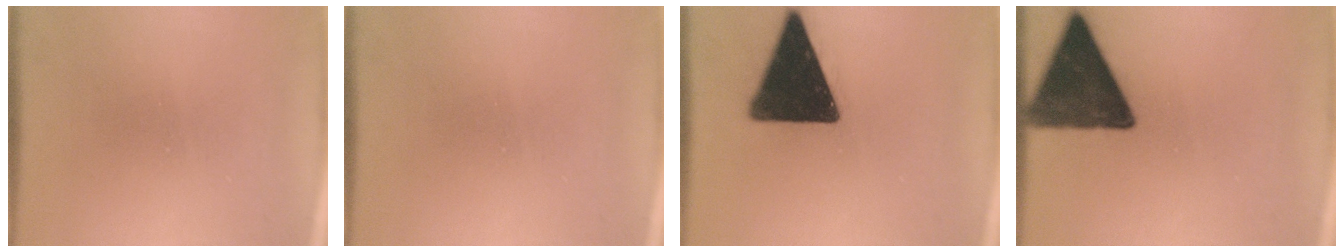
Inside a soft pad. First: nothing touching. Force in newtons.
{"total": 0.0}
{"total": 19.1}
{"total": 13.6}